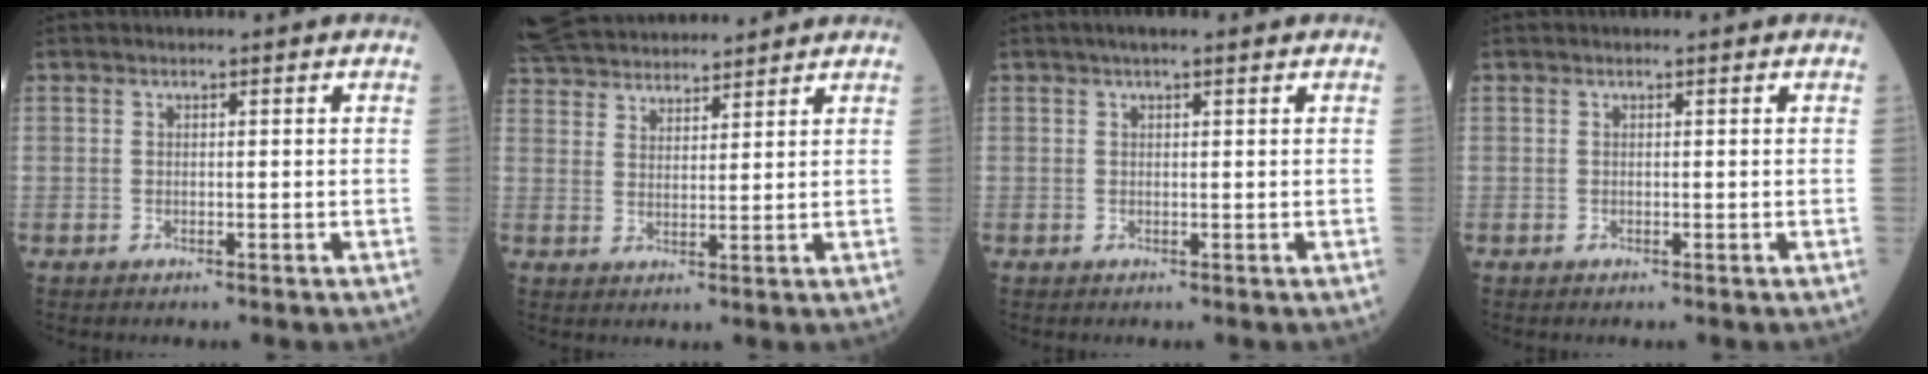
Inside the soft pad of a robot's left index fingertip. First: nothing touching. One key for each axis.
{"total": 14.0, "fx": 13.1, "fy": 2.8, "fz": 4.0, "tx": -0.091, "ty": 0.045, "tz": 0.224}
{"total": 3.0, "fx": 2.0, "fy": 0.4, "fz": 2.2, "tx": -0.035, "ty": 0.019, "tz": 0.029}
{"total": 0.0}